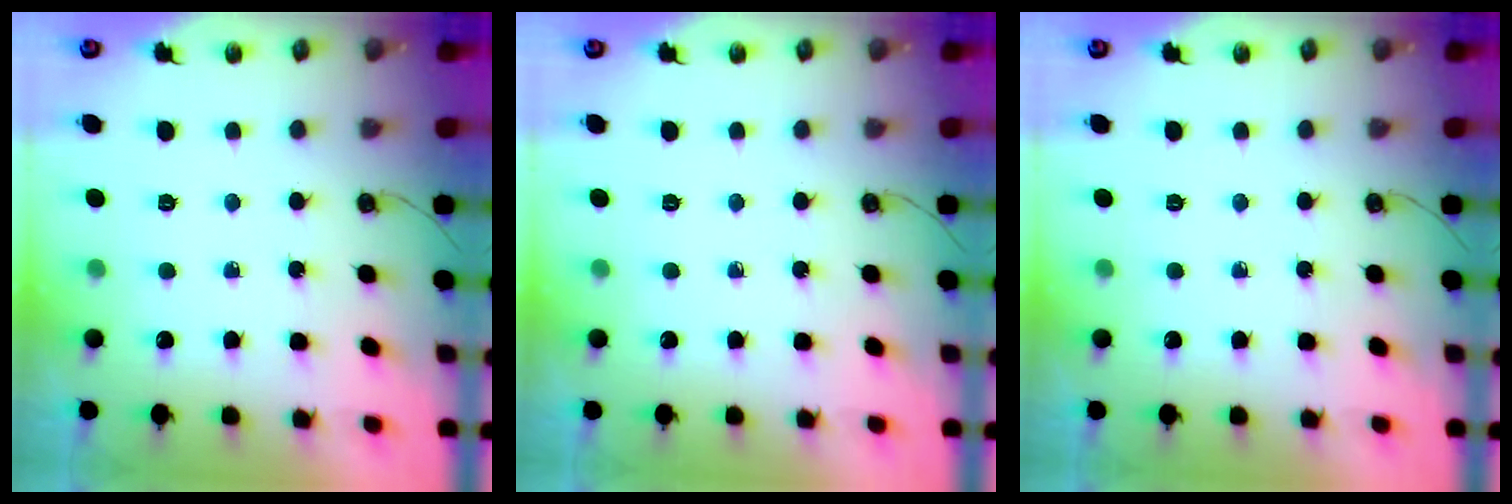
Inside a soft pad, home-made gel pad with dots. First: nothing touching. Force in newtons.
{"total": 0.0}
{"total": 0.0}